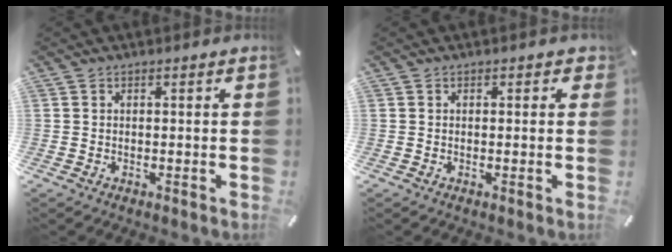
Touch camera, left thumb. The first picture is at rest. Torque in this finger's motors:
{"motor_torque": [0.36, 0.13, 0.12, -0.08, -0.05]}